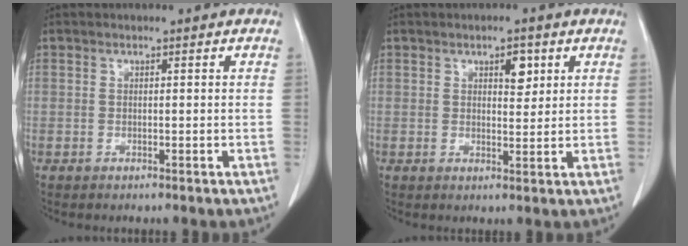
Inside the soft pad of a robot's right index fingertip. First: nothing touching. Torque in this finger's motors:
{"motor_torque": [0.19, 0.20, 0.03, 0.03]}